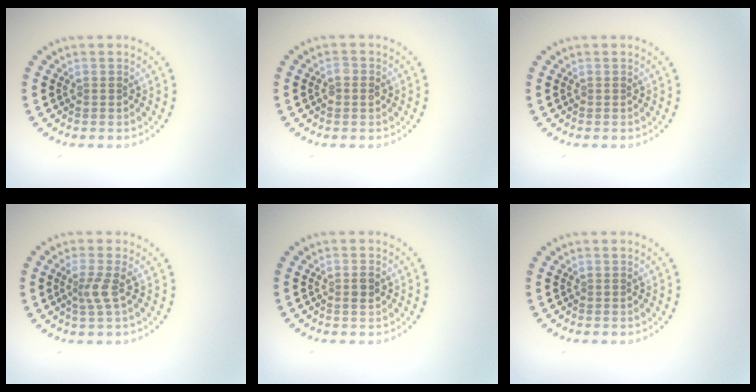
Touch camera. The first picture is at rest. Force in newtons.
{"total": 1.1, "press": 1.1, "slide": 0.0}
{"total": 0.0}
{"total": 2.0, "press": 1.5, "slide": 1.4}
{"total": 1.2, "press": 1.1, "slide": 0.3}
{"total": 0.0}